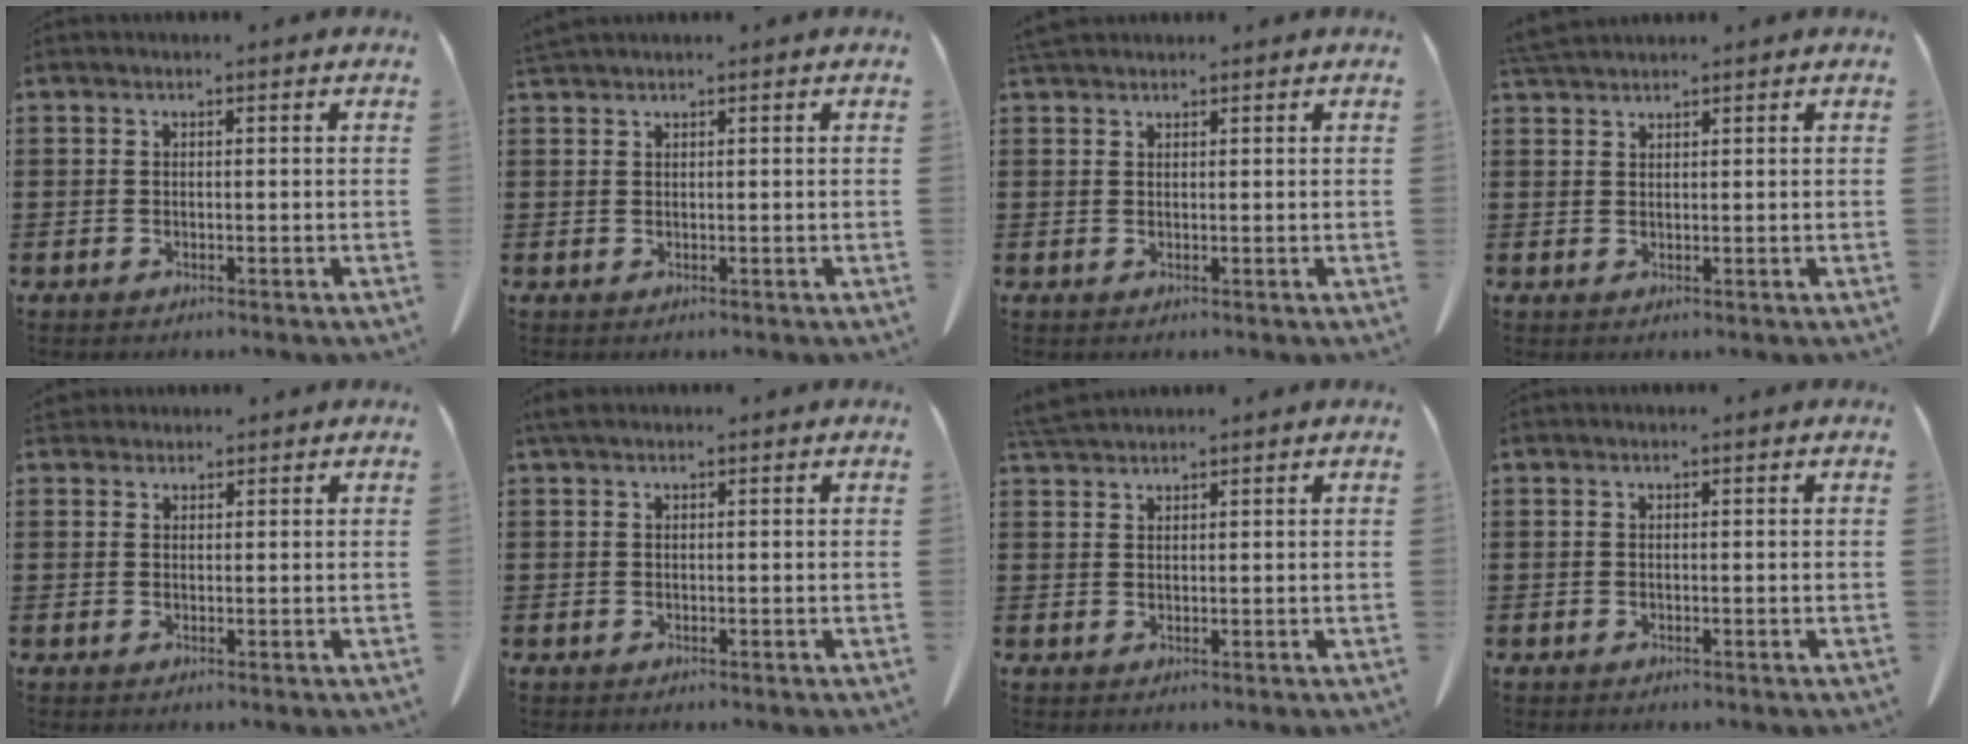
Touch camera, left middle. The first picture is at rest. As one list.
[{"total": 1.1, "force": [1.0, -0.1, 0.3], "torque": [-0.009, -0.003, 0.021]}, {"total": 1.9, "force": [1.7, 0.6, 0.7], "torque": [-0.019, 0.002, 0.034]}, {"total": 2.5, "force": [2.4, 0.2, 0.8], "torque": [-0.023, -0.001, 0.048]}, {"total": 1.7, "force": [1.6, 0.7, 0.2], "torque": [-0.010, 0.002, 0.032]}, {"total": 0.9, "force": [0.5, 0.4, 0.6], "torque": [-0.015, 0.002, 0.009]}, {"total": 2.8, "force": [2.7, 0.2, 0.8], "torque": [-0.025, -0.003, 0.054]}, {"total": 0.0}]